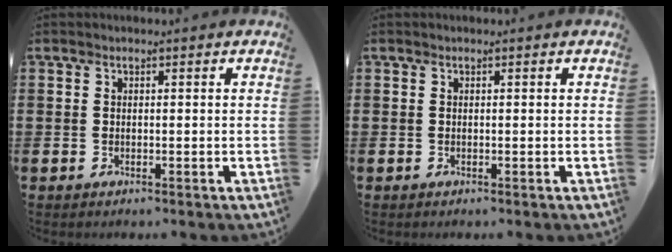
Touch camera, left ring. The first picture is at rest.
{"total": 0.0}